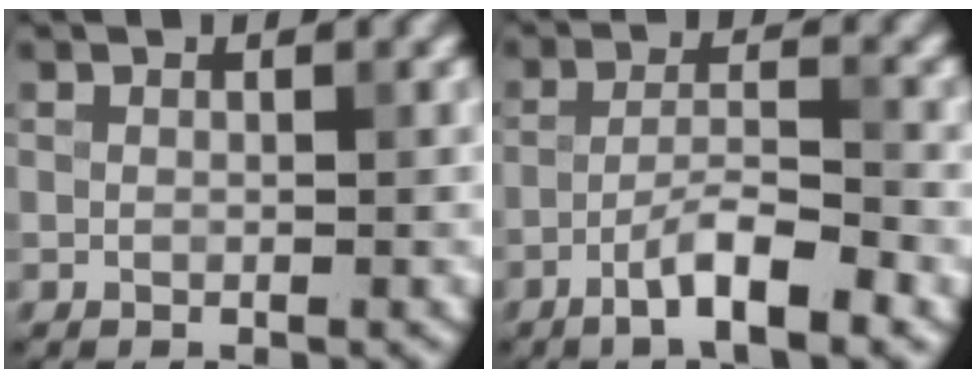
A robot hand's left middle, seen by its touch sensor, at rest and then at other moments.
{"total": 4.9, "force": [-2.8, 0.7, 4.0], "torque": [-0.069, 0.009, -0.055]}